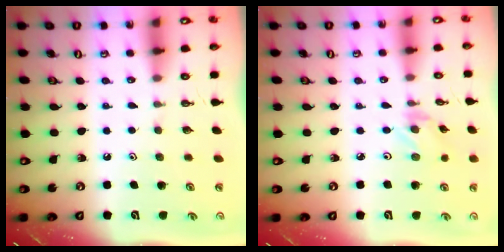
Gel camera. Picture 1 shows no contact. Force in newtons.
{"total": 1.1, "press": 1.0, "slide": 0.4}